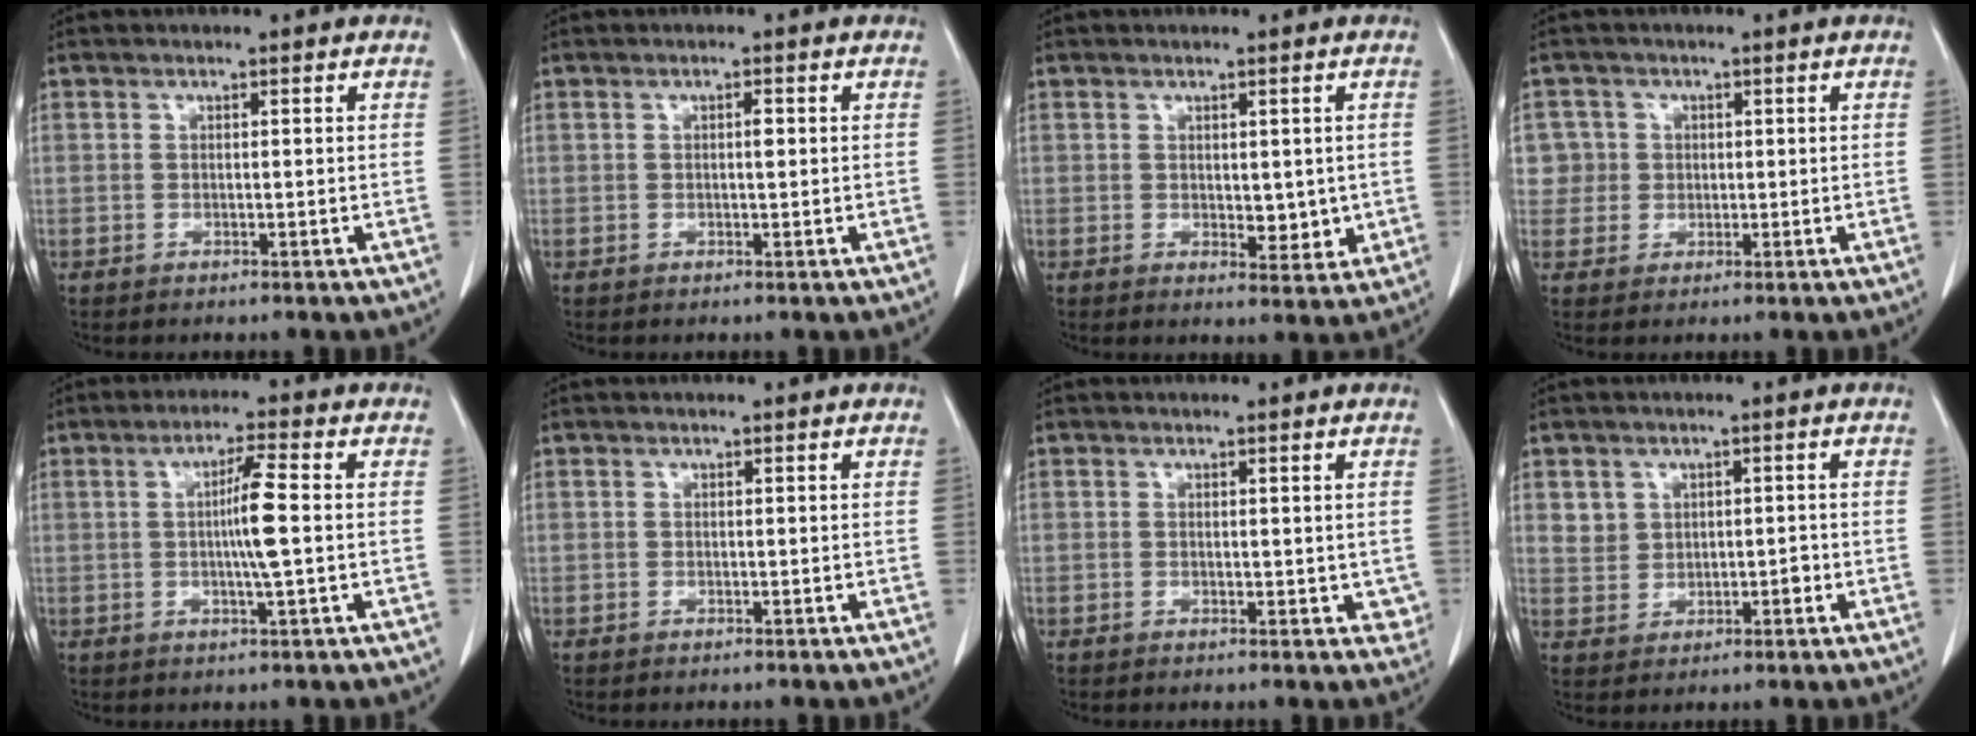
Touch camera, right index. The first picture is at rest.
{"total": 1.1, "force": [0.2, 0.3, 1.0], "torque": [-0.014, 0.003, 0.001]}
{"total": 3.8, "force": [0.0, 2.0, 3.2], "torque": [-0.034, -0.008, 0.008]}
{"total": 4.3, "force": [0.8, 4.2, -0.2], "torque": [0.023, 0.012, 0.016]}
{"total": 5.9, "force": [0.0, -0.4, 5.9], "torque": [-0.101, -0.001, -0.002]}
{"total": 0.0}
{"total": 2.5, "force": [0.3, 1.6, 1.9], "torque": [-0.006, 0.000, 0.004]}
{"total": 3.7, "force": [0.6, 3.2, 1.6], "torque": [-0.021, 0.010, 0.018]}